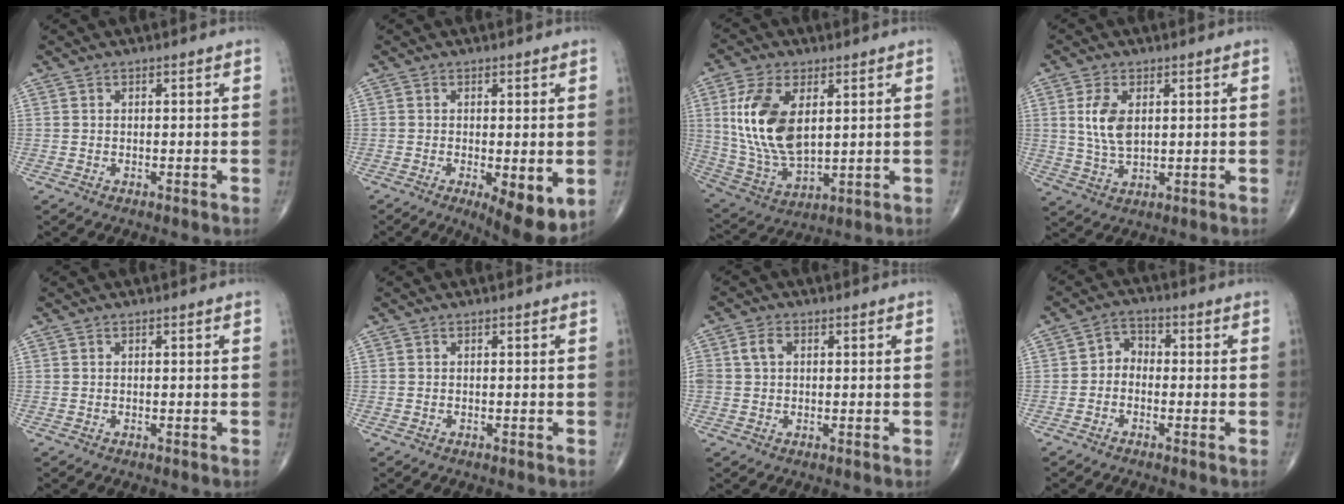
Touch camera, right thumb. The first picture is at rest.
{"total": 8.6, "force": [-2.2, 2.8, 7.9], "torque": [-0.113, -0.024, -0.029]}
{"total": 16.0, "force": [3.7, 8.7, 13.0], "torque": [-0.253, -0.016, 0.081]}
{"total": 7.0, "force": [1.5, 3.8, 5.7], "torque": [-0.111, -0.008, 0.035]}
{"total": 0.0}
{"total": 0.0}
{"total": 4.1, "force": [0.8, 3.0, 2.6], "torque": [-0.059, 0.013, 0.017]}
{"total": 3.8, "force": [-0.9, 3.0, 2.1], "torque": [-0.014, 0.020, -0.033]}